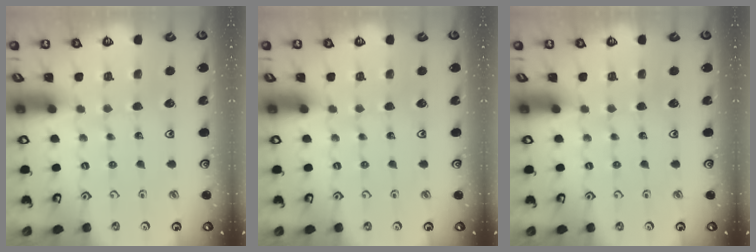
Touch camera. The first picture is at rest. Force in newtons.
{"total": 0.0}
{"total": 0.0}